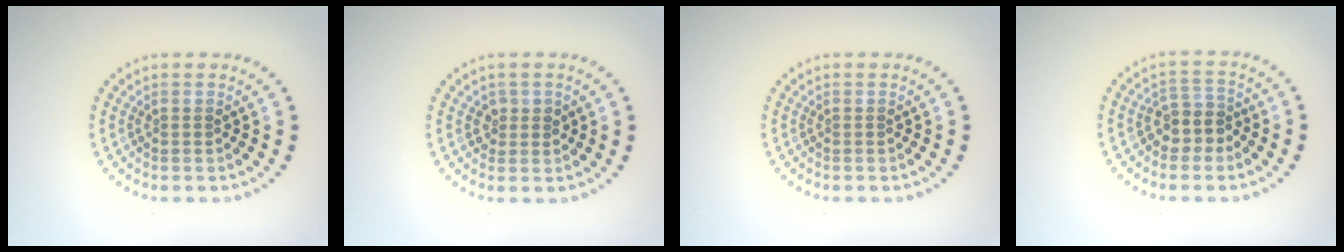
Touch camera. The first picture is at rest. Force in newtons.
{"total": 1.4, "press": 1.3, "slide": 0.4}
{"total": 0.0}
{"total": 2.6, "press": 2.2, "slide": 1.4}